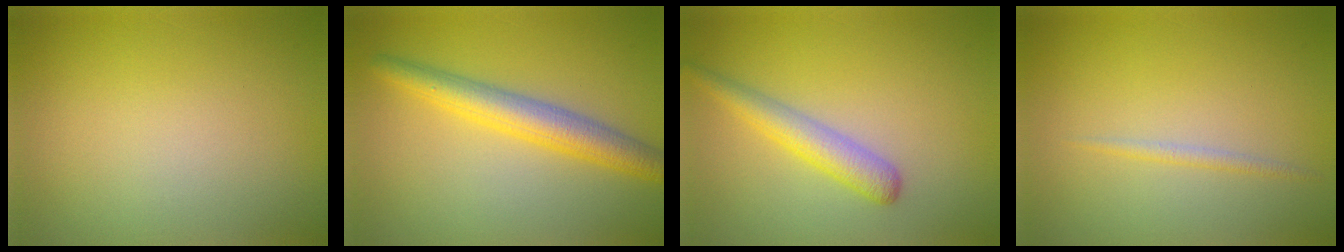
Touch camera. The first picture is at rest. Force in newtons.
{"total": 4.5, "press": 4.5, "slide": 0.1}
{"total": 3.1, "press": 3.1, "slide": 0.1}
{"total": 0.8, "press": 0.8, "slide": 0.0}